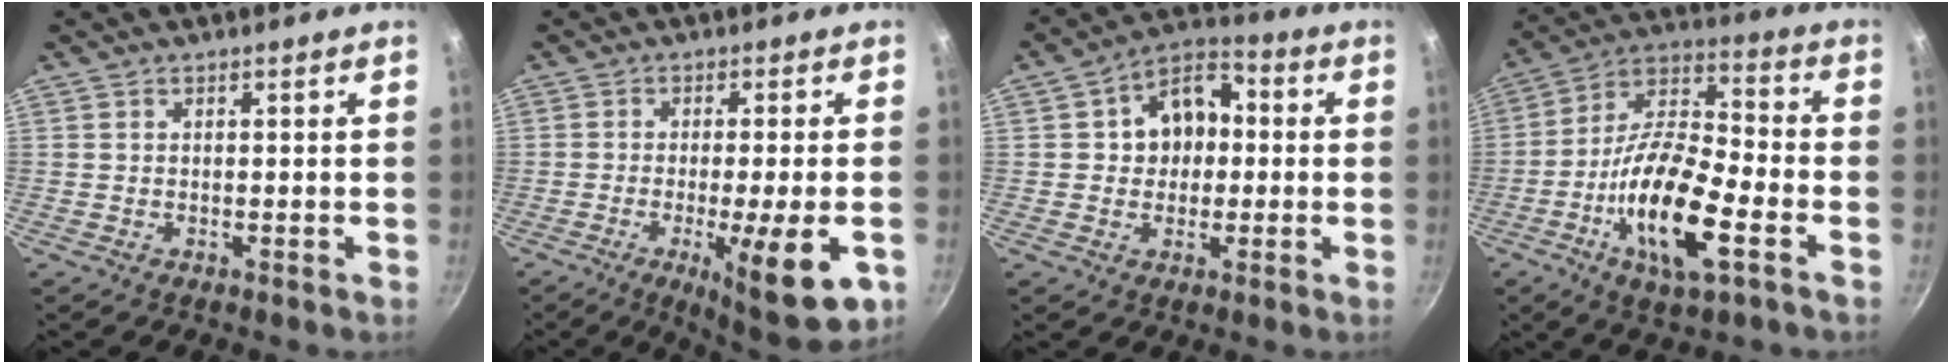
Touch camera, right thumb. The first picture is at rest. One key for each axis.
{"total": 13.6, "fx": -4.6, "fy": 2.8, "fz": 12.5, "tx": -0.171, "ty": -0.001, "tz": -0.062}
{"total": 10.9, "fx": 0.8, "fy": 8.5, "fz": 6.7, "tx": -0.054, "ty": 0.022, "tz": -0.002}
{"total": 18.7, "fx": -6.6, "fy": 6.6, "fz": 16.2, "tx": -0.294, "ty": 0.031, "tz": -0.133}